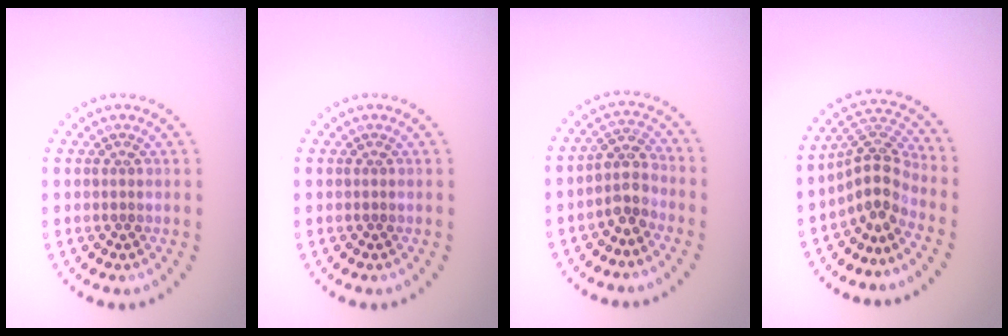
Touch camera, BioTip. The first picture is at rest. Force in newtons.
{"total": 0.0}
{"total": 2.9, "press": 2.4, "slide": 1.7}
{"total": 3.8, "press": 2.8, "slide": 2.6}